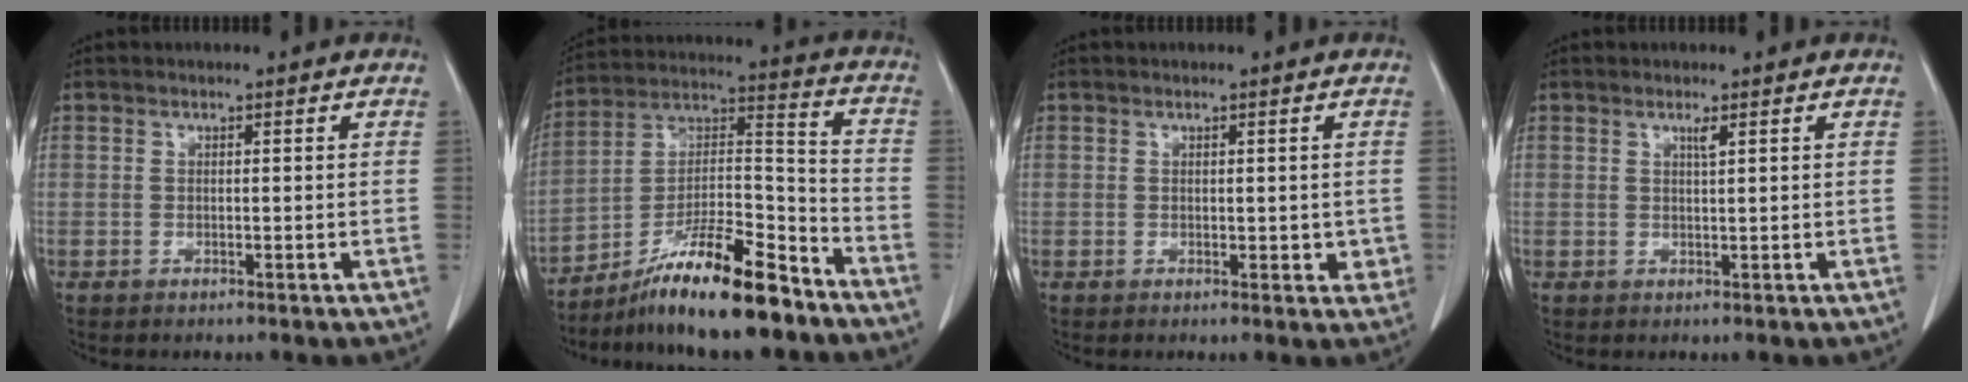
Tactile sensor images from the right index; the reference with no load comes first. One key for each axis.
{"total": 16.2, "fx": -12.3, "fy": 1.9, "fz": 10.5, "tx": -0.180, "ty": 0.010, "tz": -0.208}
{"total": 2.4, "fx": 0.1, "fy": 1.6, "fz": 1.8, "tx": -0.011, "ty": -0.001, "tz": 0.003}
{"total": 1.1, "fx": 0.6, "fy": -0.2, "fz": 0.9, "tx": -0.019, "ty": -0.003, "tz": 0.012}